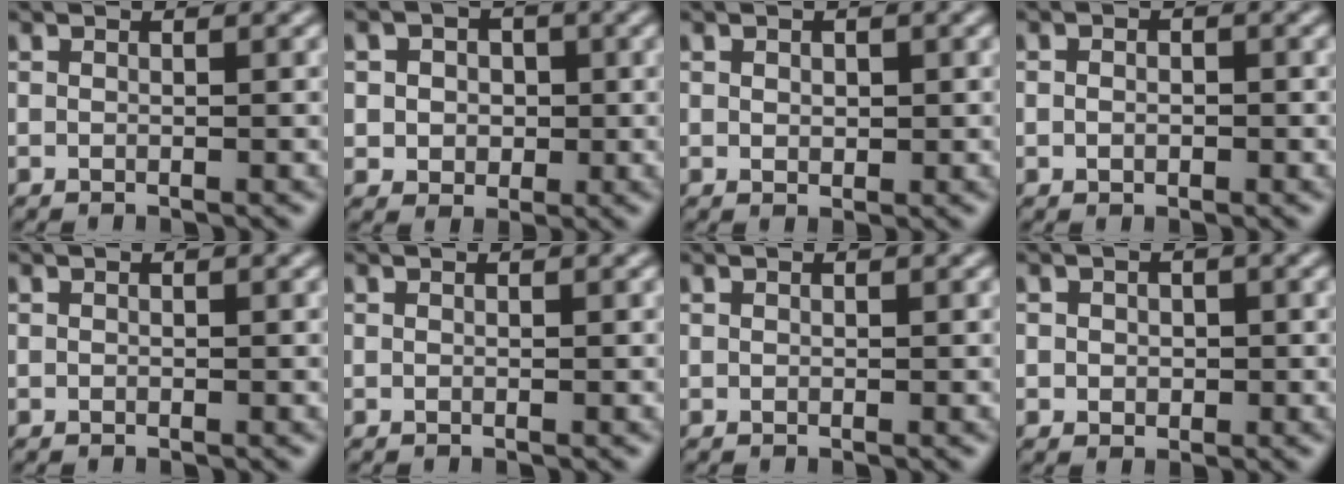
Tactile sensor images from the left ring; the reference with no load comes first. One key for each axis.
{"total": 3.9, "fx": 0.7, "fy": 3.4, "fz": 1.8, "tx": -0.020, "ty": 0.013, "tz": -0.002}
{"total": 1.0, "fx": 0.2, "fy": 0.8, "fz": 0.7, "tx": -0.010, "ty": -0.003, "tz": 0.005}
{"total": 1.6, "fx": 0.0, "fy": 1.2, "fz": 1.0, "tx": -0.007, "ty": 0.003, "tz": -0.010}
{"total": 0.0}
{"total": 0.0}
{"total": 0.0}
{"total": 1.5, "fx": 0.1, "fy": 1.4, "fz": 0.6, "tx": -0.003, "ty": -0.001, "tz": -0.003}